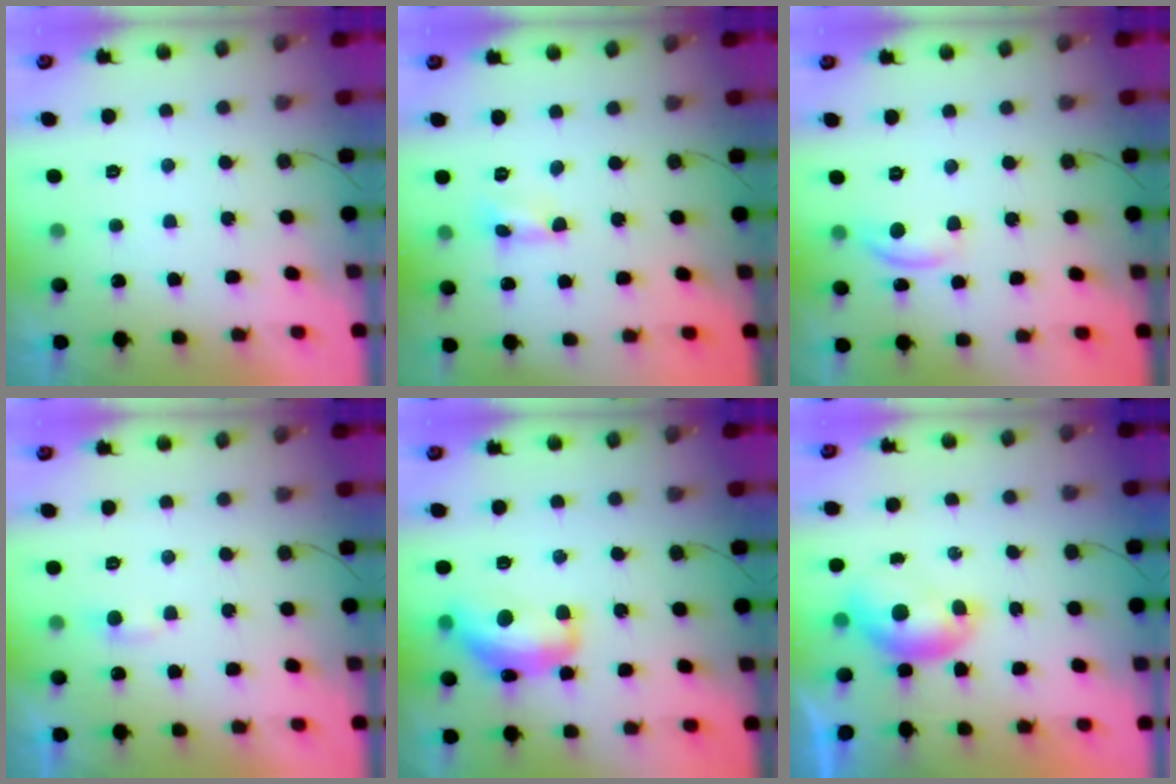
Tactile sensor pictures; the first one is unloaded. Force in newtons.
{"total": 0.0}
{"total": 5.6, "press": 5.6, "slide": 0.5}
{"total": 3.4, "press": 3.3, "slide": 0.4}
{"total": 13.4, "press": 13.4, "slide": 0.9}
{"total": 6.5, "press": 6.5, "slide": 0.8}